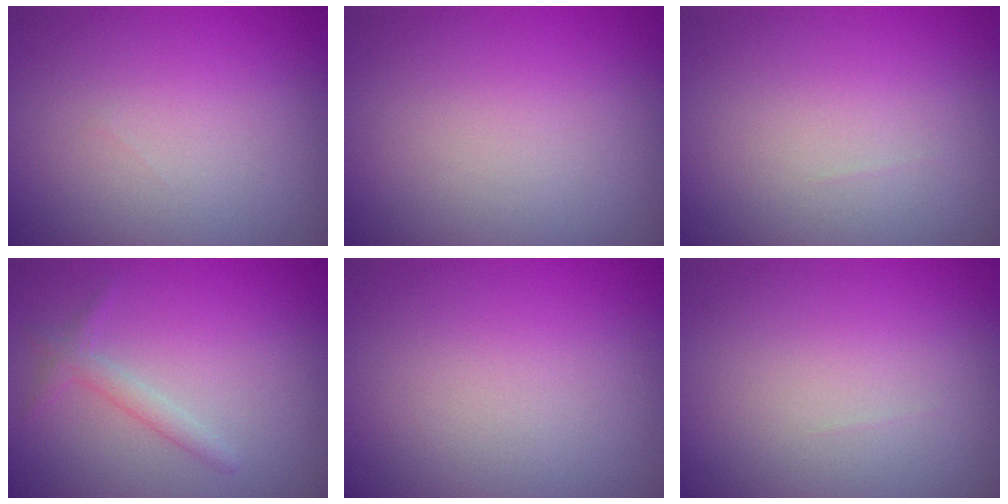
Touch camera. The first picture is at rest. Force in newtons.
{"total": 0.0}
{"total": 0.0}
{"total": 1.4, "press": 1.4, "slide": 0.1}
{"total": 0.0}
{"total": 0.0}